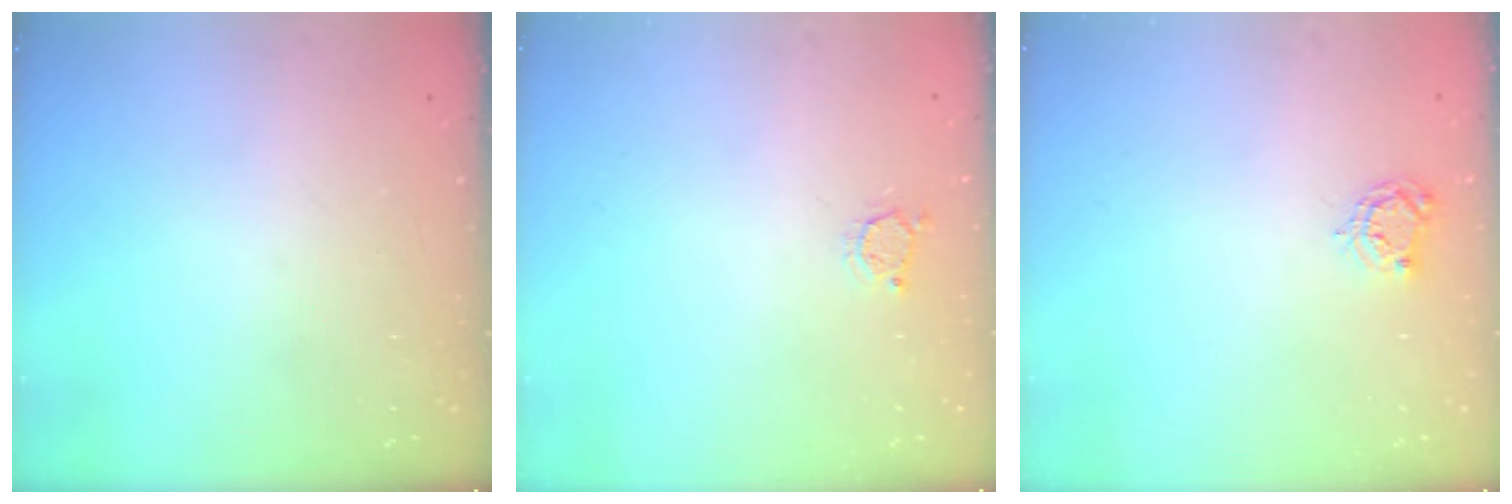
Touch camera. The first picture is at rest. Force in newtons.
{"total": 2.5, "press": 2.5, "slide": 0.3}
{"total": 4.4, "press": 4.4, "slide": 0.4}